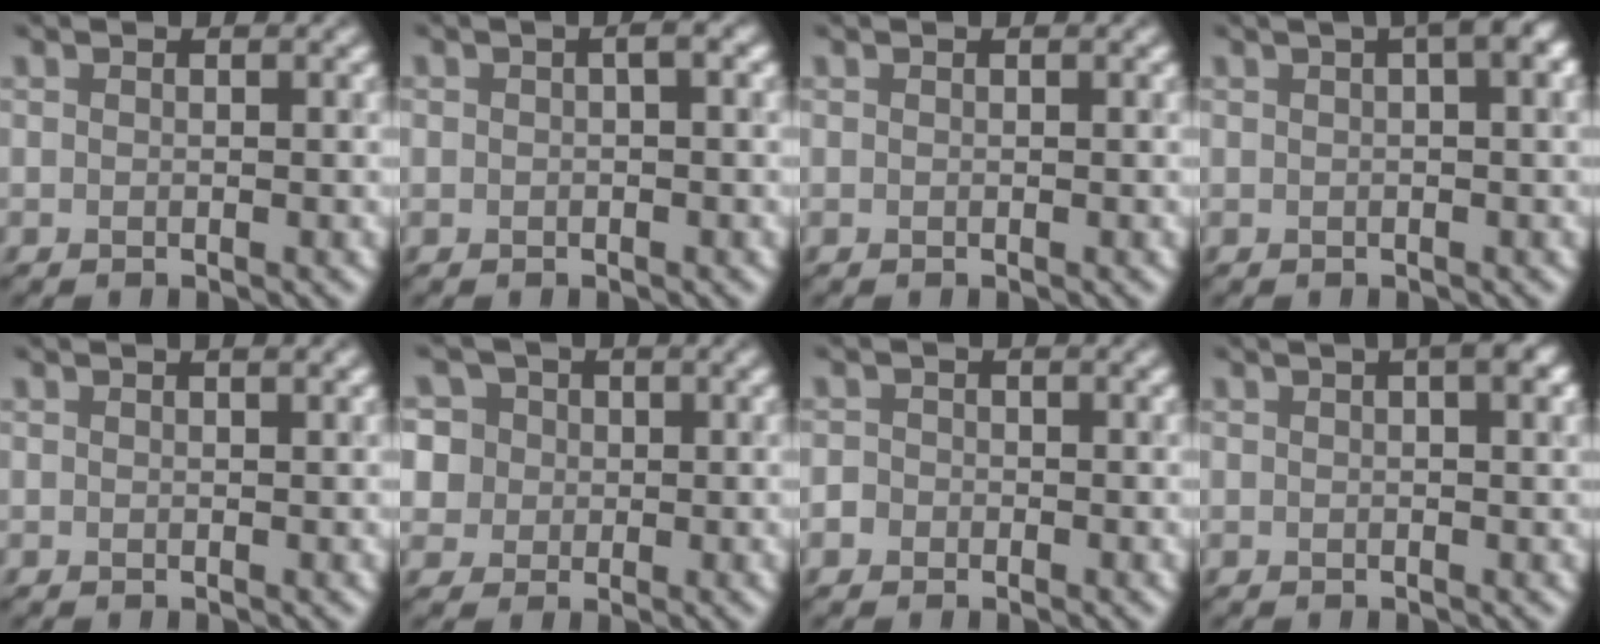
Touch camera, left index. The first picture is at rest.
{"total": 1.0, "force": [0.1, 0.4, 0.9], "torque": [-0.014, 0.006, 0.000]}
{"total": 0.0}
{"total": 3.5, "force": [1.3, 0.8, 3.1], "torque": [-0.036, 0.016, 0.014]}
{"total": 1.2, "force": [0.8, 0.3, 0.9], "torque": [-0.002, -0.001, 0.003]}
{"total": 6.4, "force": [1.9, 5.8, 1.9], "torque": [-0.034, 0.037, 0.006]}
{"total": 1.1, "force": [-0.7, 0.9, -0.1], "torque": [0.013, 0.004, -0.012]}
{"total": 2.9, "force": [1.3, 0.8, 2.5], "torque": [-0.027, 0.012, 0.009]}